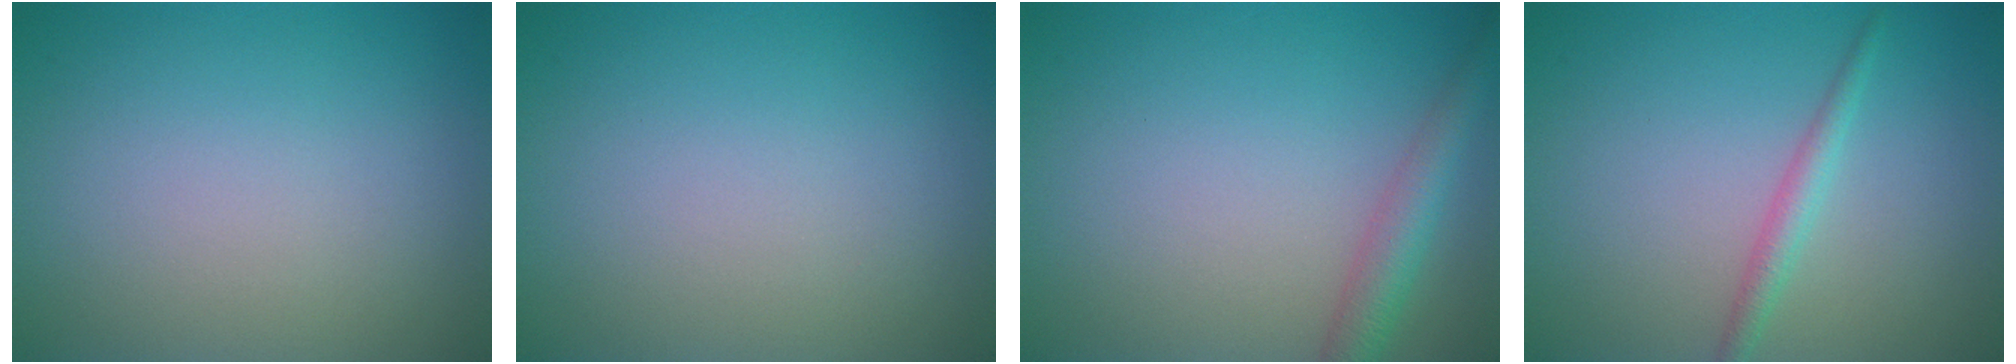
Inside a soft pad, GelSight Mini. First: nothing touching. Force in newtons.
{"total": 0.0}
{"total": 3.1, "press": 3.1, "slide": 0.2}
{"total": 1.7, "press": 1.7, "slide": 0.0}